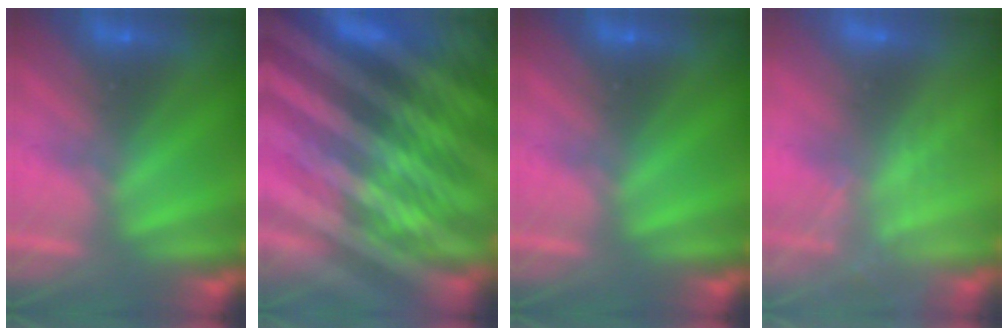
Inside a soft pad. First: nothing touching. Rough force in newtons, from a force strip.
{"total": 9.3}
{"total": 0.0}
{"total": 2.2}